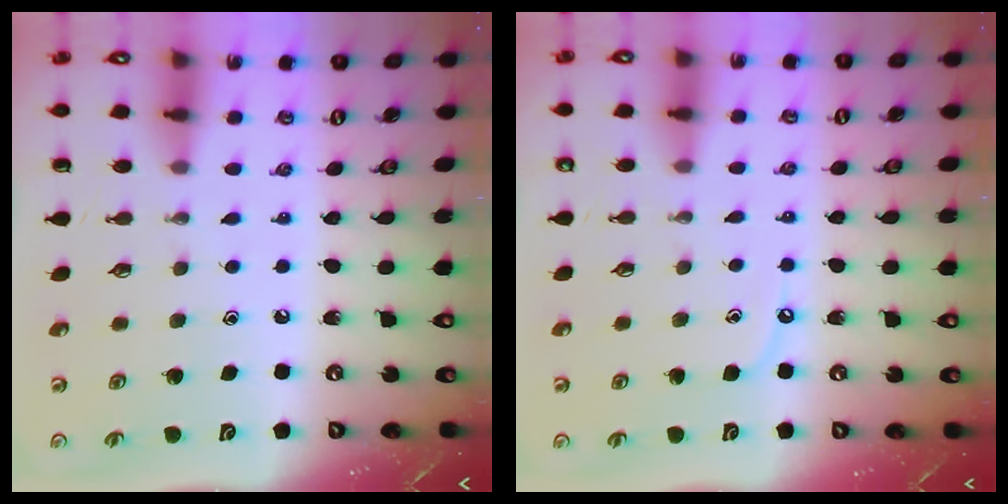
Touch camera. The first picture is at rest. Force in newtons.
{"total": 3.8, "press": 3.8, "slide": 0.6}